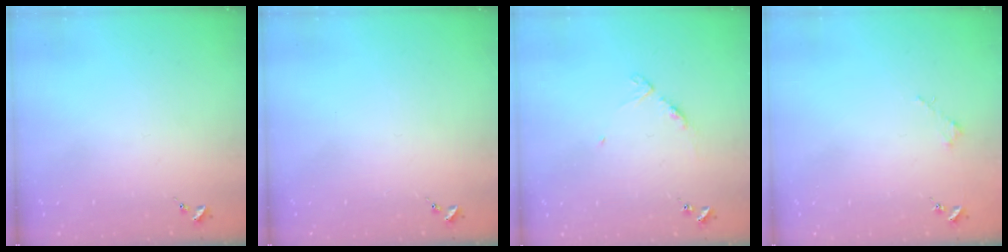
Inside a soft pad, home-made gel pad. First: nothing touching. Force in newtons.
{"total": 0.0}
{"total": 4.7, "press": 4.6, "slide": 0.5}
{"total": 1.8, "press": 1.8, "slide": 0.2}